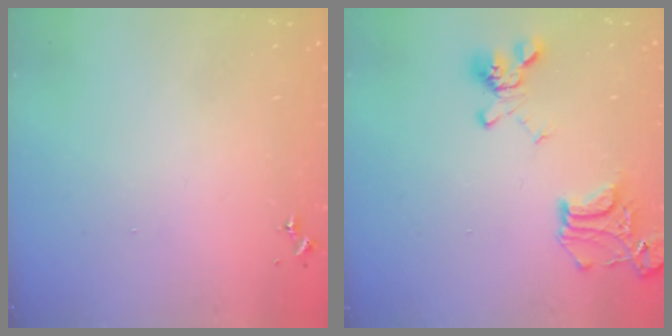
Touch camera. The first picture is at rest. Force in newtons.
{"total": 18.3, "press": 18.2, "slide": 1.7}